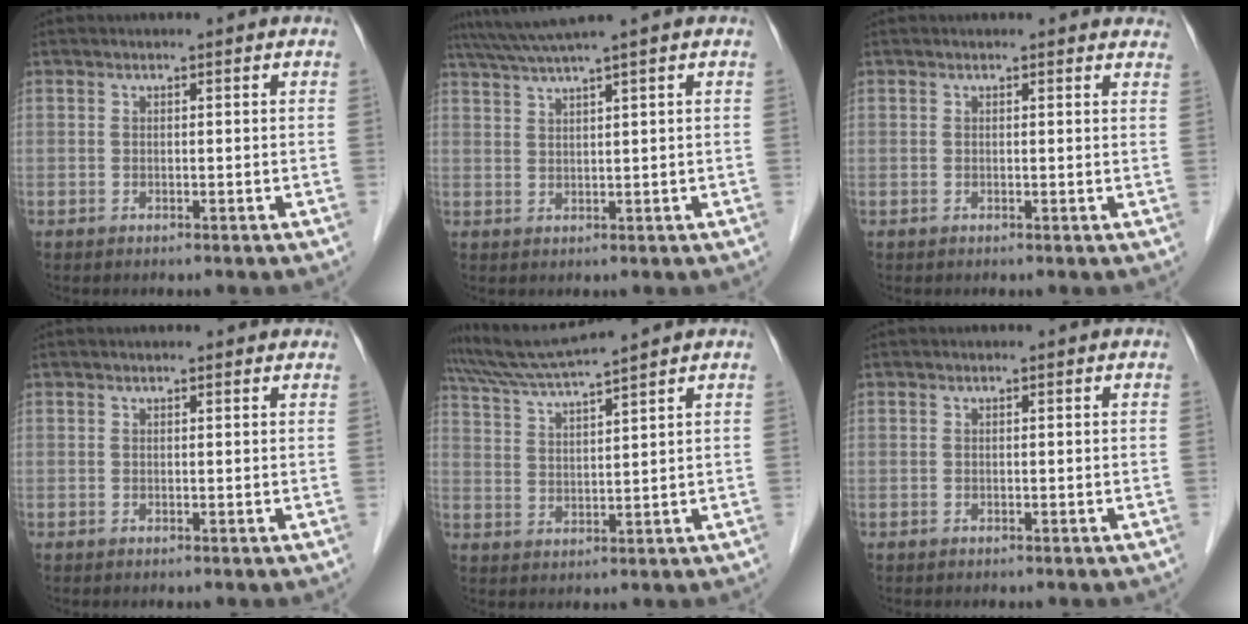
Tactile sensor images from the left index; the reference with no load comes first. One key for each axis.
{"total": 5.0, "fx": 3.9, "fy": -1.7, "fz": 2.7, "tx": -0.054, "ty": 0.012, "tz": 0.078}
{"total": 3.8, "fx": 3.5, "fy": 1.2, "fz": 0.8, "tx": 0.000, "ty": -0.002, "tz": 0.019}
{"total": 3.7, "fx": 3.2, "fy": 1.0, "fz": 1.4, "tx": -0.016, "ty": 0.020, "tz": 0.032}
{"total": 8.0, "fx": 7.3, "fy": -2.0, "fz": 2.7, "tx": -0.061, "ty": 0.009, "tz": 0.142}
{"total": 0.0}